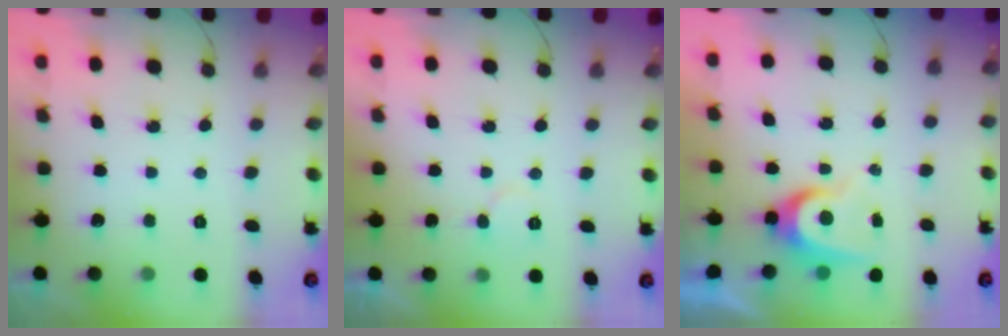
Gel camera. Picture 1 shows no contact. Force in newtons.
{"total": 3.8, "press": 3.8, "slide": 0.3}
{"total": 6.9, "press": 6.9, "slide": 0.4}